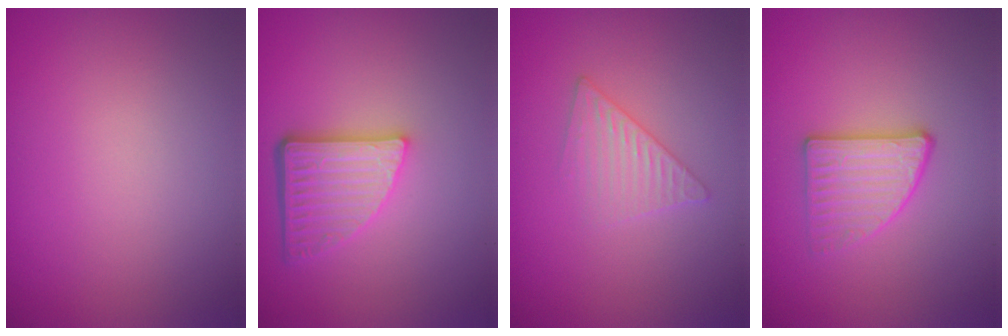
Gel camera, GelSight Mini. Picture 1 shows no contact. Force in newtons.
{"total": 4.9, "press": 3.5, "slide": 3.4}
{"total": 2.4, "press": 2.3, "slide": 0.2}
{"total": 2.7, "press": 2.6, "slide": 0.8}